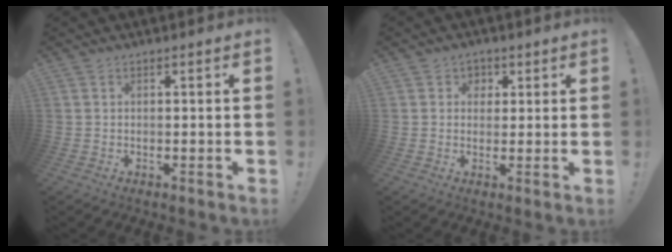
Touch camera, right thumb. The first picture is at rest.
{"total": 3.7, "force": [1.2, 3.4, 0.6], "torque": [-0.001, -0.007, 0.019]}